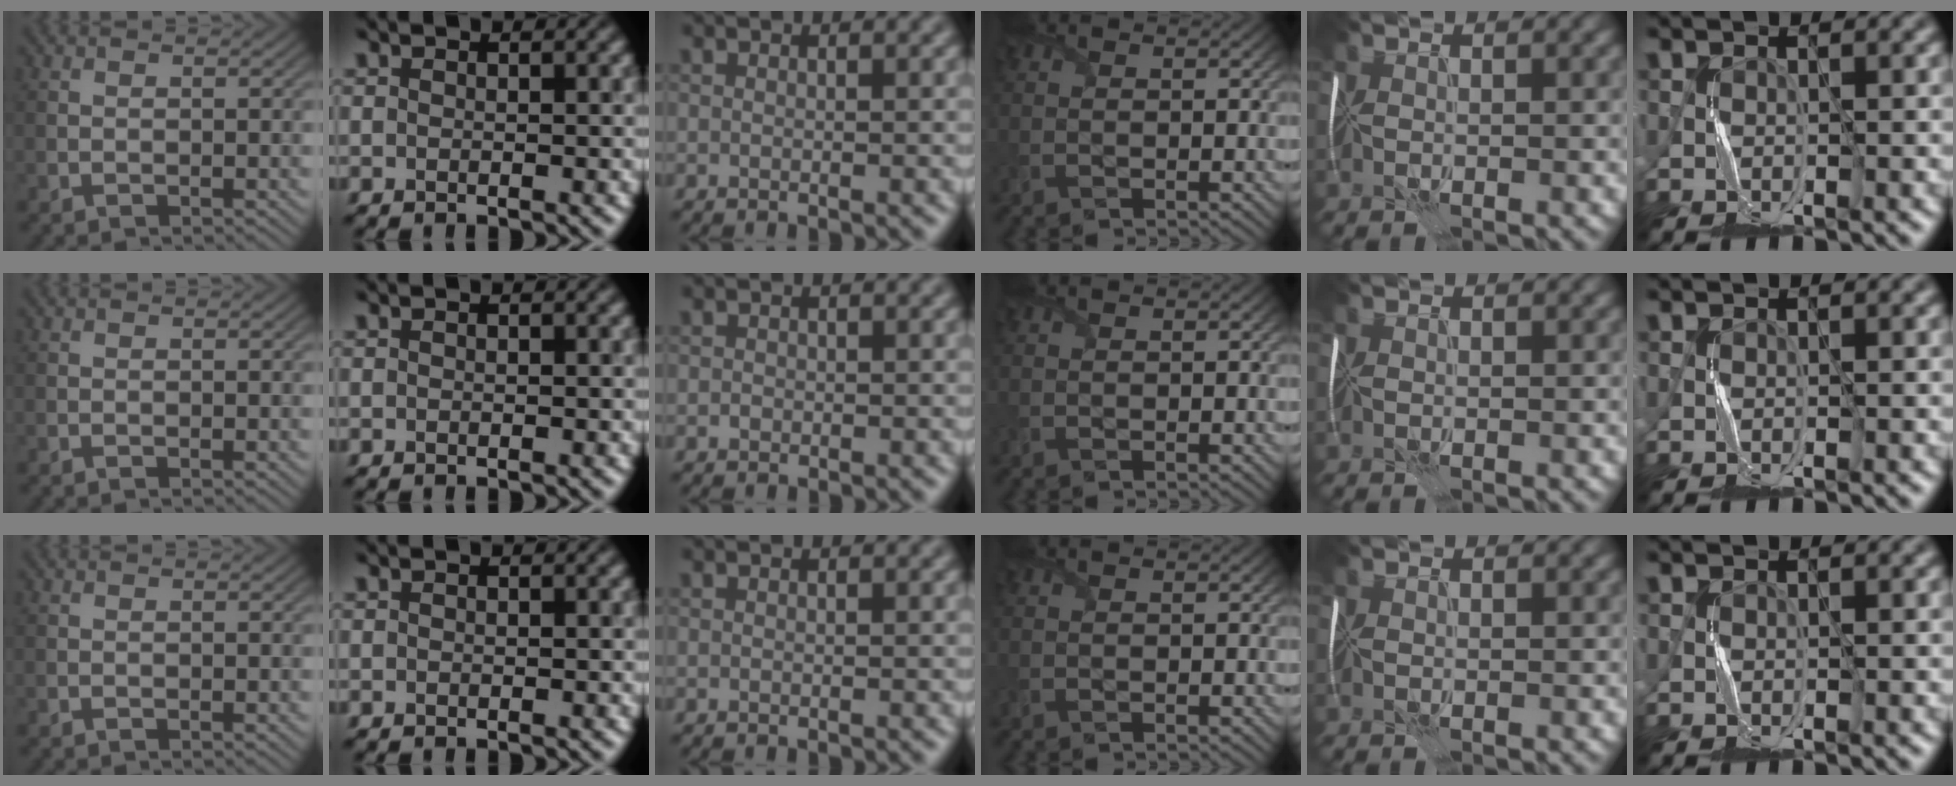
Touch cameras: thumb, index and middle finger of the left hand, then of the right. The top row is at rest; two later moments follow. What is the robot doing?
{"motion": "fold", "object": "plastic wrap"}